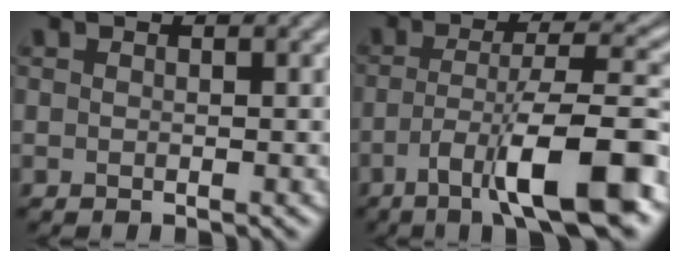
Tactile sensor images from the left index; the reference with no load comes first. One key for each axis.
{"total": 10.6, "fx": -4.8, "fy": 2.3, "fz": 9.1, "tx": -0.144, "ty": 0.006, "tz": -0.084}